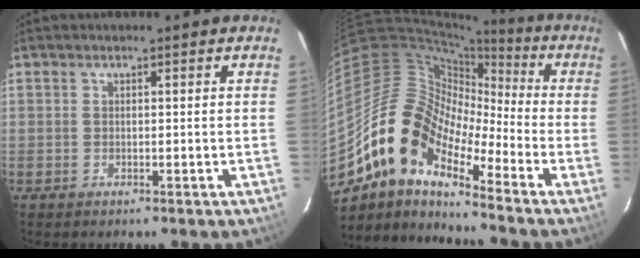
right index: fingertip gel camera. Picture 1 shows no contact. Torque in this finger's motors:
{"motor_torque": [1.07, -1.05, 0.90, 0.21]}